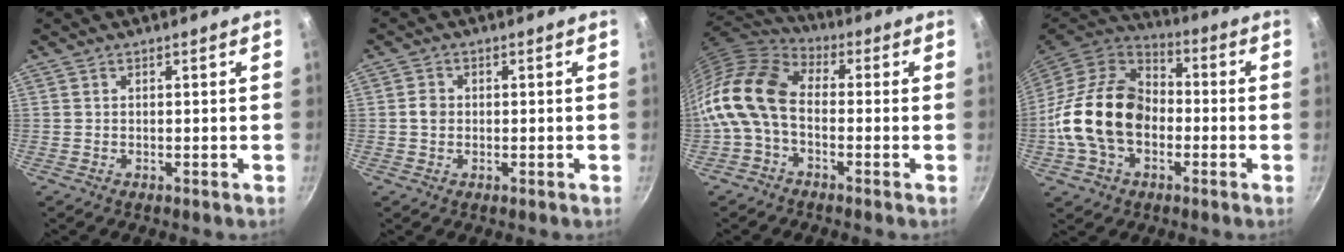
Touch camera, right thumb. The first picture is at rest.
{"total": 2.4, "force": [-0.1, 2.0, 1.2], "torque": [-0.014, 0.006, -0.003]}
{"total": 15.3, "force": [-2.1, 10.1, 11.3], "torque": [-0.219, 0.040, -0.066]}
{"total": 20.0, "force": [-2.9, 14.2, 13.7], "torque": [-0.222, 0.038, -0.066]}